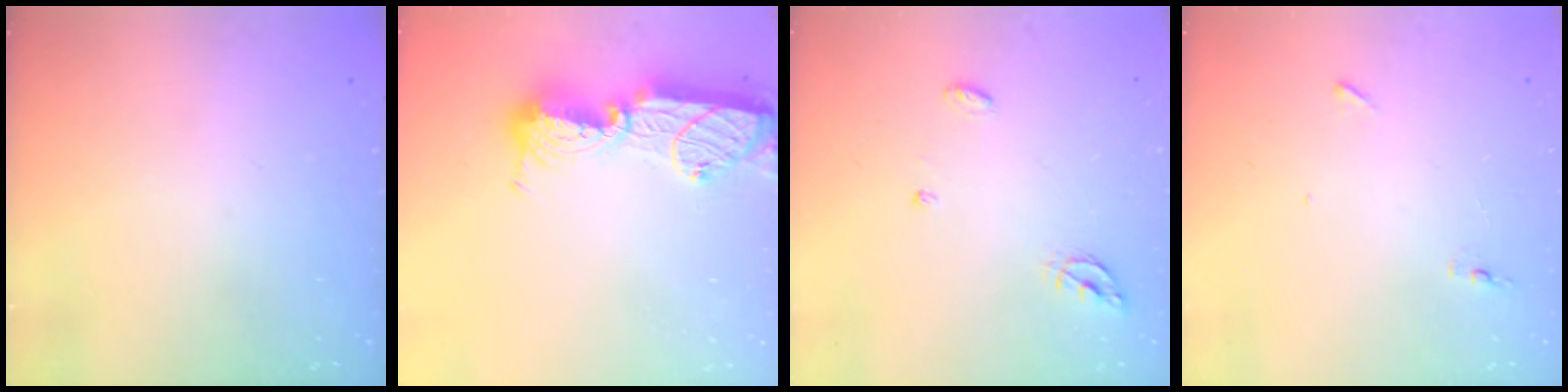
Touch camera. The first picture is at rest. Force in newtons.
{"total": 14.9, "press": 14.9, "slide": 0.9}
{"total": 5.0, "press": 5.0, "slide": 0.5}
{"total": 4.7, "press": 4.5, "slide": 1.4}